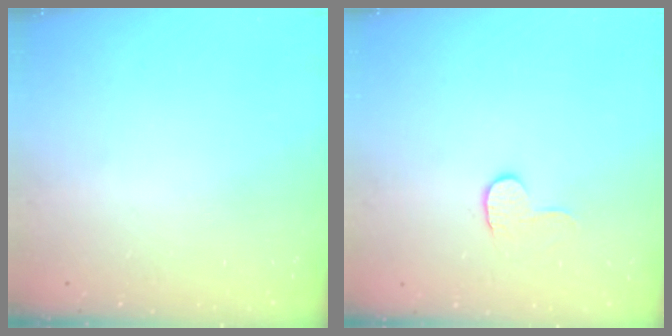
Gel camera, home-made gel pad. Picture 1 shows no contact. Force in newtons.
{"total": 3.8, "press": 3.8, "slide": 0.4}